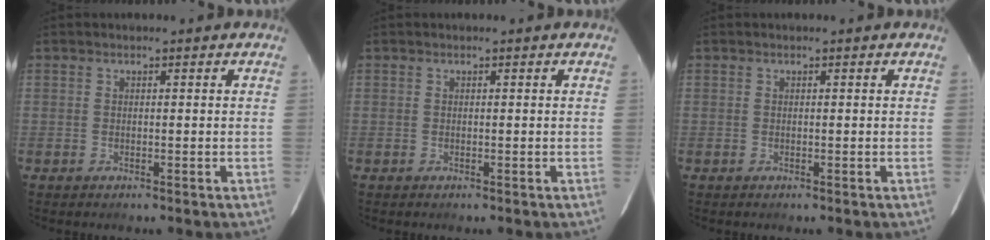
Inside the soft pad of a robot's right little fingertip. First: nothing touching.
{"total": 0.0}
{"total": 0.0}